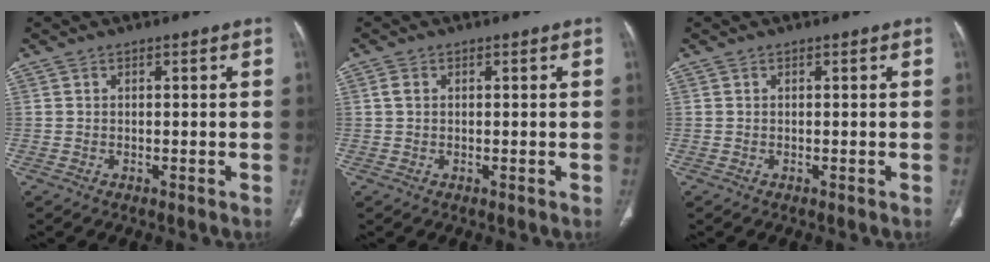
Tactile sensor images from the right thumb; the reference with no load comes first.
{"total": 1.4, "force": [0.3, 0.9, 1.0], "torque": [-0.021, 0.004, 0.008]}
{"total": 0.0}